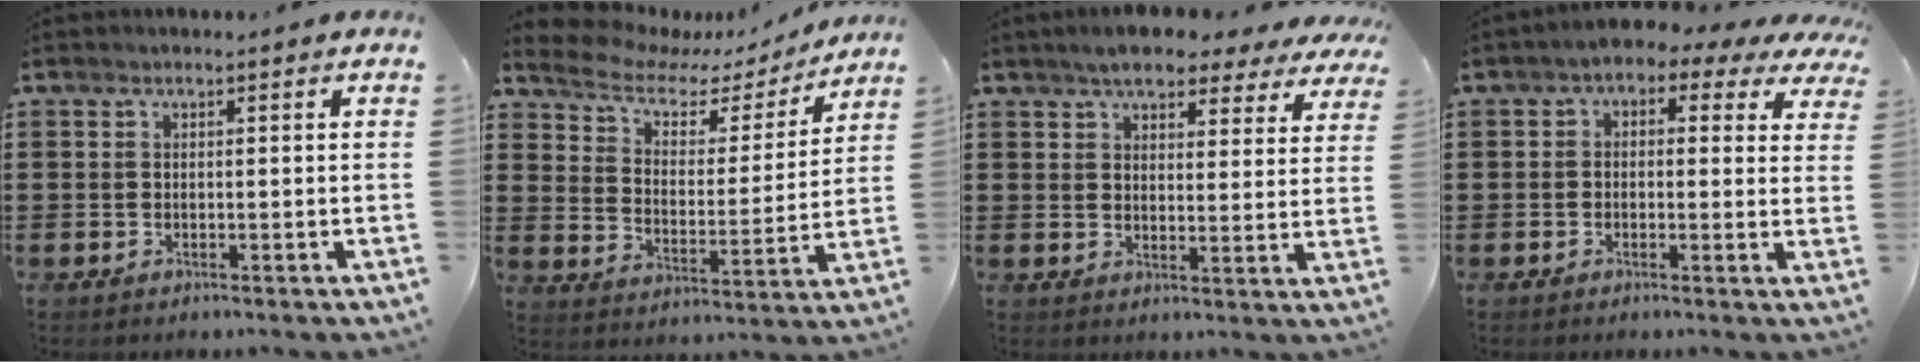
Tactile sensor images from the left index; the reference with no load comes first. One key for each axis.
{"total": 6.6, "fx": 5.5, "fy": 2.8, "fz": 2.2, "tx": -0.074, "ty": -0.030, "tz": 0.094}
{"total": 5.8, "fx": 5.2, "fy": 1.5, "fz": 2.1, "tx": -0.053, "ty": -0.011, "tz": 0.092}
{"total": 2.1, "fx": -0.3, "fy": 1.5, "fz": 1.4, "tx": -0.033, "ty": -0.001, "tz": -0.016}